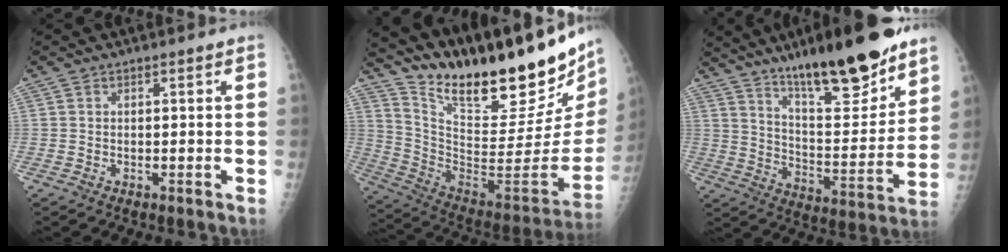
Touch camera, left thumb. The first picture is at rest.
{"total": 33.1, "force": [23.8, 8.9, 21.2], "torque": [-0.311, -0.115, 0.365]}
{"total": 22.4, "force": [16.2, 5.1, 14.6], "torque": [-0.196, -0.092, 0.263]}